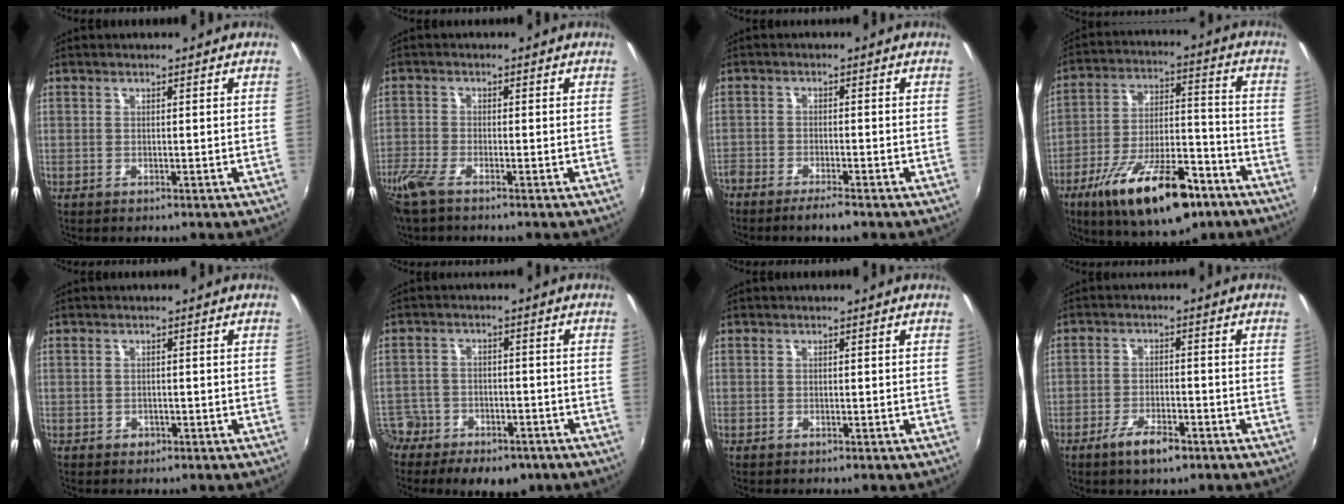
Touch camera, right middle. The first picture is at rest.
{"total": 6.1, "force": [-4.5, 1.6, 3.7], "torque": [-0.099, -0.019, -0.093]}
{"total": 5.4, "force": [-4.5, 1.2, 2.8], "torque": [-0.078, -0.011, -0.084]}
{"total": 21.2, "force": [-12.9, 7.7, 15.0], "torque": [-0.260, -0.019, -0.199]}
{"total": 1.2, "force": [-0.7, 1.0, 0.3], "torque": [-0.006, -0.003, -0.009]}
{"total": 13.1, "force": [-8.5, 8.8, 4.7], "torque": [-0.137, 0.011, -0.127]}
{"total": 0.0}
{"total": 5.7, "force": [-3.8, 2.0, 3.9], "torque": [-0.091, -0.008, -0.065]}